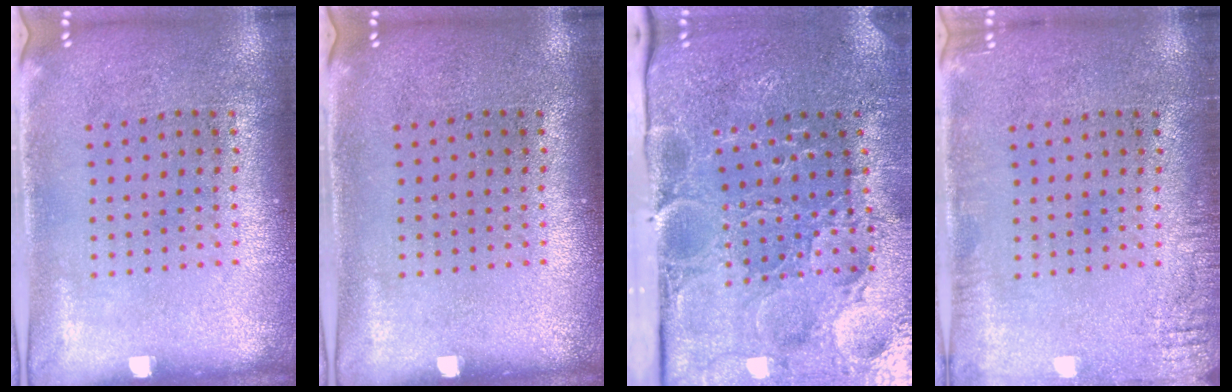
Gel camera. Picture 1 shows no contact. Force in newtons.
{"total": 0.0}
{"total": 3.8, "press": 3.7, "slide": 0.9}
{"total": 1.7, "press": 1.7, "slide": 0.2}